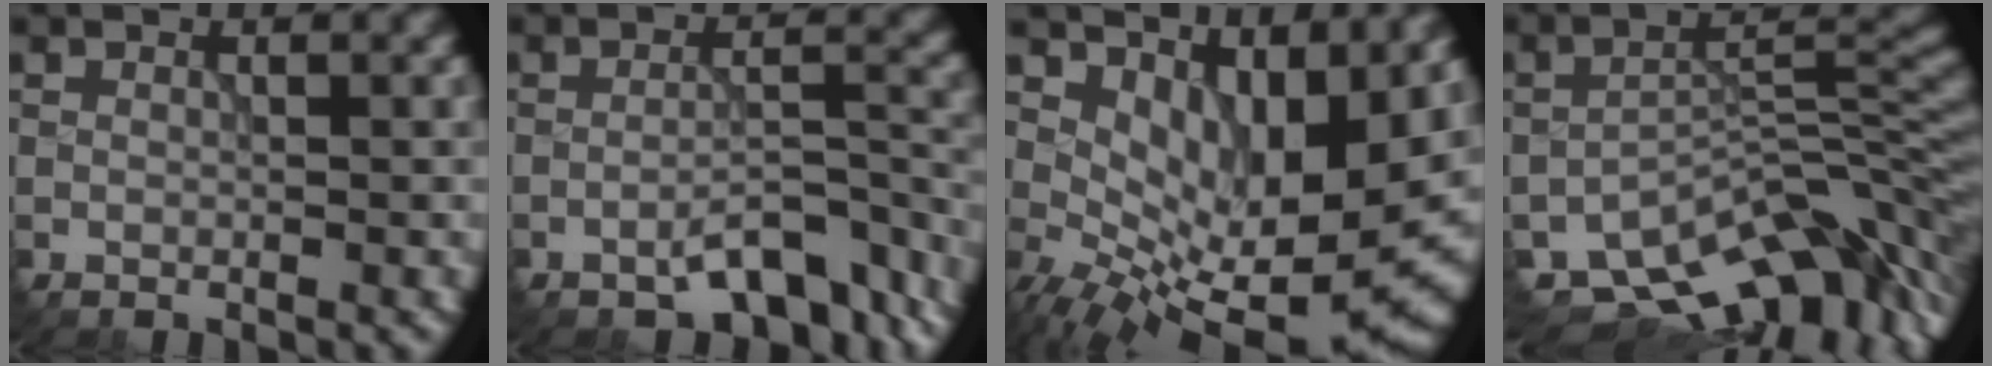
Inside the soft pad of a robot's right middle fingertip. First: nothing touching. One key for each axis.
{"total": 6.1, "fx": -4.6, "fy": 1.8, "fz": 3.6, "tx": -0.051, "ty": 0.007, "tz": -0.076}
{"total": 10.2, "fx": 1.5, "fy": 5.1, "fz": 8.8, "tx": -0.148, "ty": -0.030, "tz": 0.051}
{"total": 11.7, "fx": -8.4, "fy": 4.8, "fz": 6.5, "tx": -0.101, "ty": -0.005, "tz": -0.132}